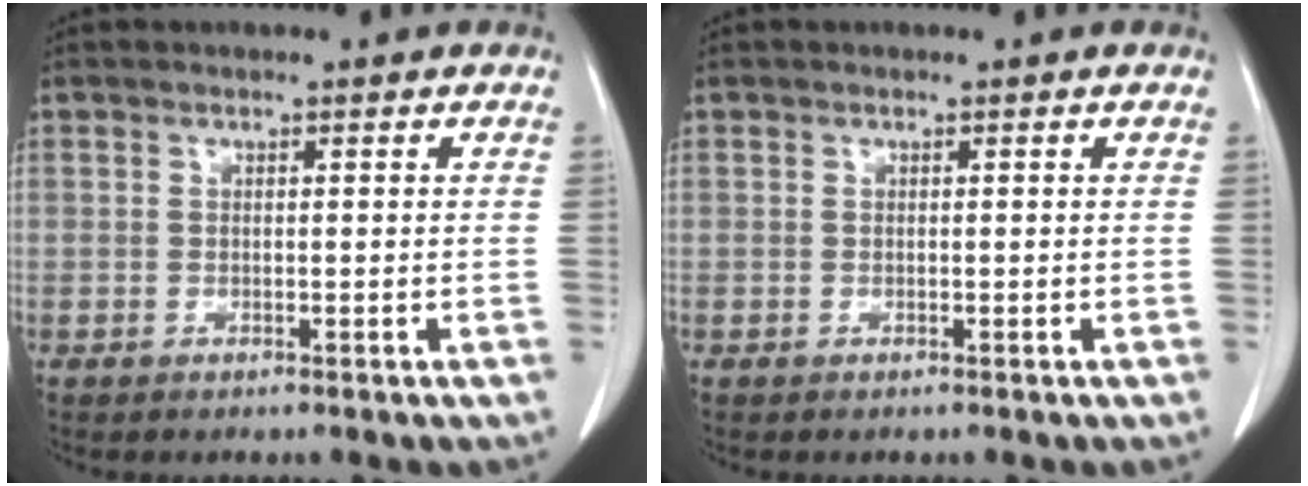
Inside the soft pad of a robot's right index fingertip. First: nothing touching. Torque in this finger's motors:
{"motor_torque": [0.00, 0.00, 0.00, -0.01]}